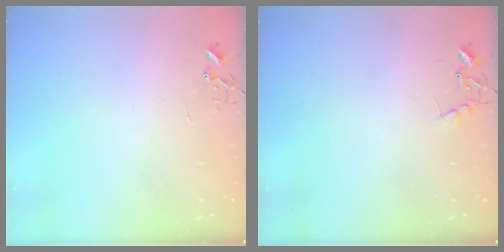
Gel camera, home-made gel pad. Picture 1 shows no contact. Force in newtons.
{"total": 6.8, "press": 6.8, "slide": 0.3}